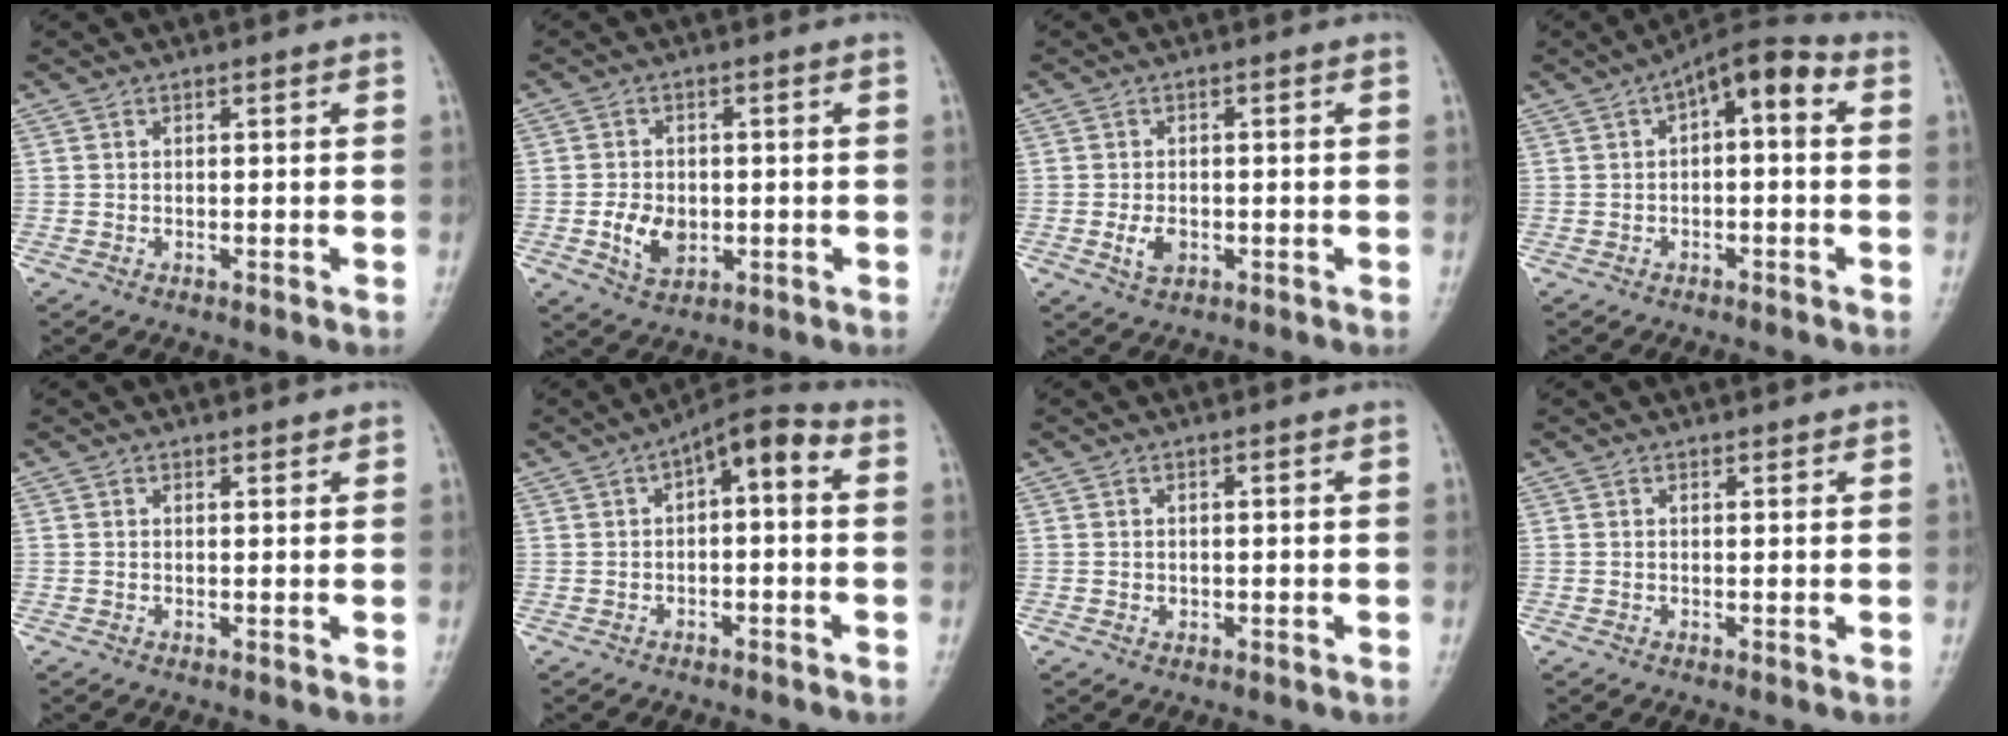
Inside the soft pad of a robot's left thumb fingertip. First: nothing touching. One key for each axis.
{"total": 5.9, "fx": -1.1, "fy": 4.2, "fz": 4.1, "tx": -0.060, "ty": -0.002, "tz": -0.015}
{"total": 3.3, "fx": -0.9, "fy": 2.1, "fz": 2.4, "tx": -0.041, "ty": 0.000, "tz": -0.012}
{"total": 8.6, "fx": 1.8, "fy": 3.8, "fz": 7.5, "tx": -0.090, "ty": 0.035, "tz": 0.014}
{"total": 0.8, "fx": 0.7, "fy": 0.4, "fz": 0.1, "tx": 0.000, "ty": -0.006, "tz": 0.009}
{"total": 7.3, "fx": 1.1, "fy": 3.2, "fz": 6.5, "tx": -0.076, "ty": 0.035, "tz": 0.003}
{"total": 0.6, "fx": -0.1, "fy": 0.6, "fz": 0.2, "tx": -0.001, "ty": 0.001, "tz": 0.000}
{"total": 0.6, "fx": 0.5, "fy": 0.2, "fz": 0.1, "tx": -0.002, "ty": -0.005, "tz": 0.007}